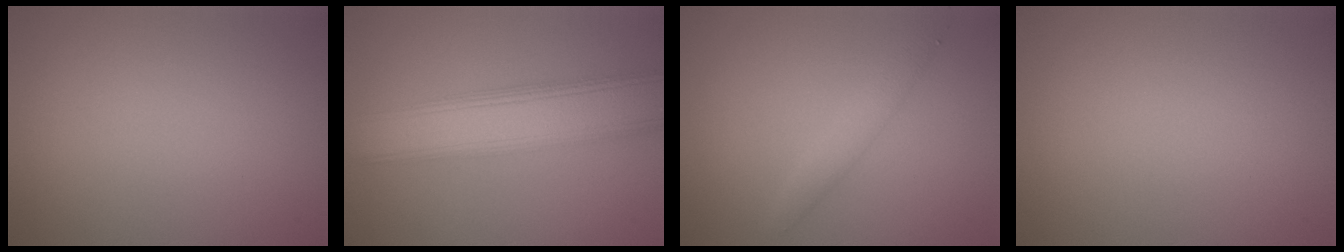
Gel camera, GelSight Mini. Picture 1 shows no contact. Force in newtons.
{"total": 7.8, "press": 7.8, "slide": 0.5}
{"total": 1.9, "press": 1.9, "slide": 0.1}
{"total": 0.0}